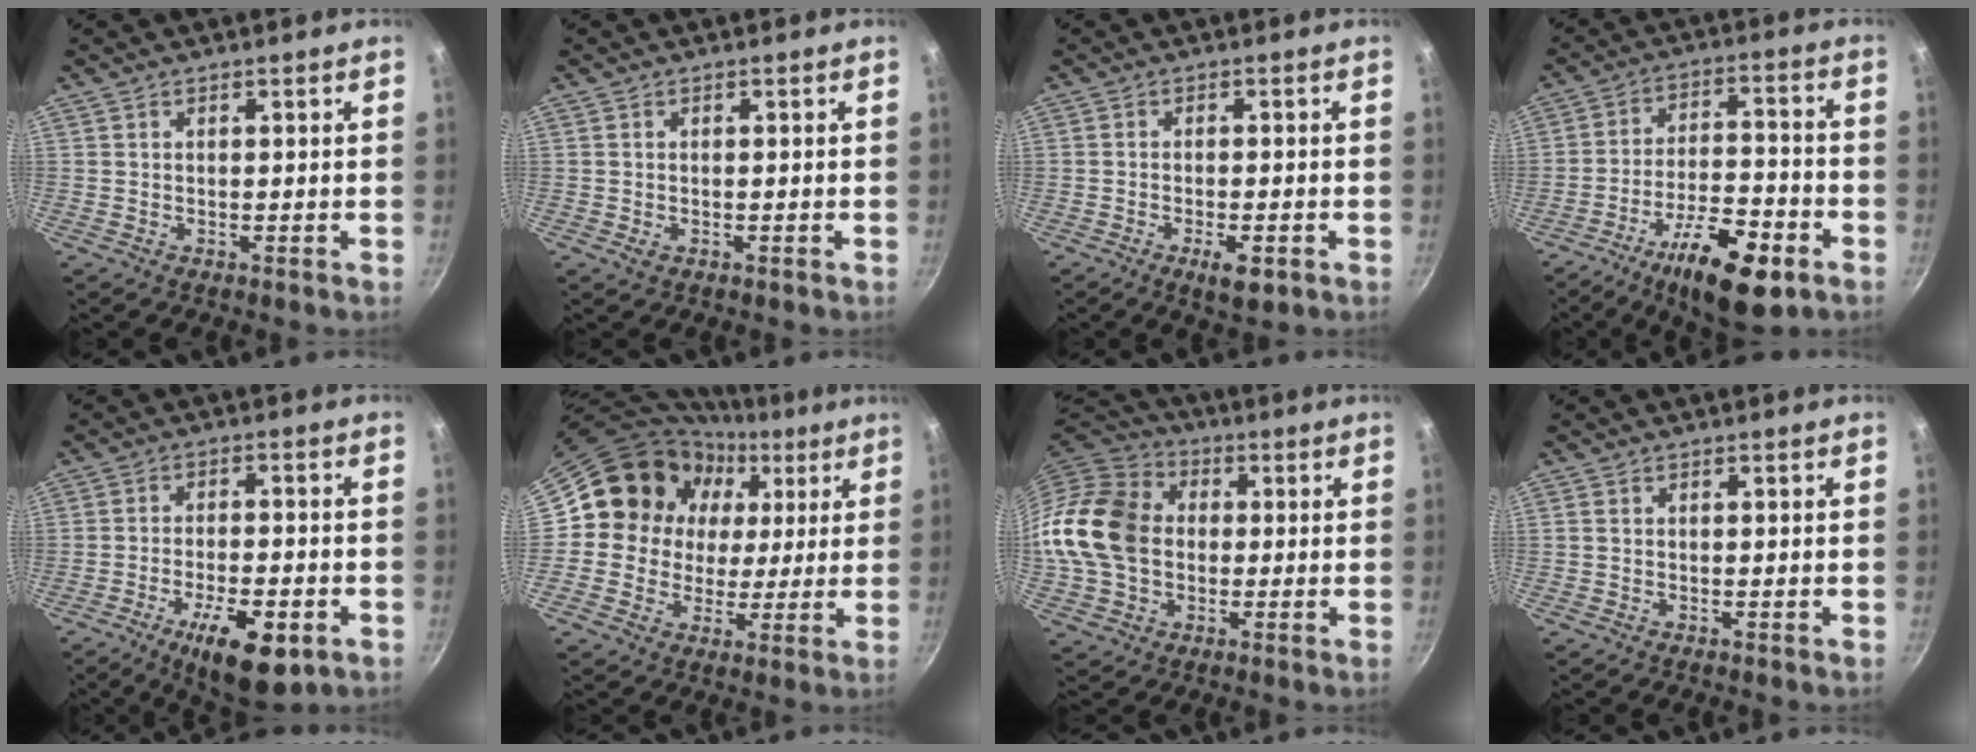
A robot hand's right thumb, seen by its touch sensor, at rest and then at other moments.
{"total": 0.8, "force": [-0.2, 0.6, 0.5], "torque": [-0.010, -0.001, -0.003]}
{"total": 6.8, "force": [-3.0, 2.5, 5.6], "torque": [-0.084, 0.006, -0.040]}
{"total": 16.7, "force": [-8.9, 6.0, 12.8], "torque": [-0.193, 0.046, -0.141]}
{"total": 12.5, "force": [-5.7, 4.7, 10.1], "torque": [-0.152, 0.017, -0.081]}
{"total": 13.3, "force": [4.2, 12.0, 3.9], "torque": [-0.032, 0.001, 0.055]}
{"total": 17.0, "force": [0.3, 13.3, 10.5], "torque": [-0.188, 0.027, -0.006]}
{"total": 0.6, "force": [-0.1, 0.5, 0.3], "torque": [-0.004, 0.002, -0.002]}